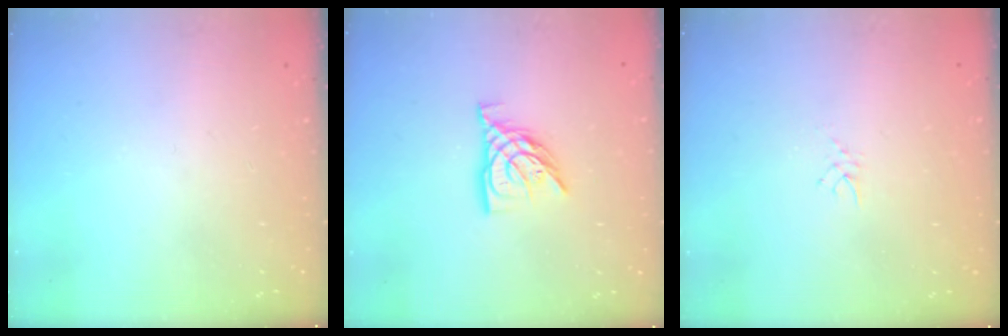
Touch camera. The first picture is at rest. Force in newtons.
{"total": 9.2, "press": 9.1, "slide": 0.9}
{"total": 2.4, "press": 2.4, "slide": 0.4}